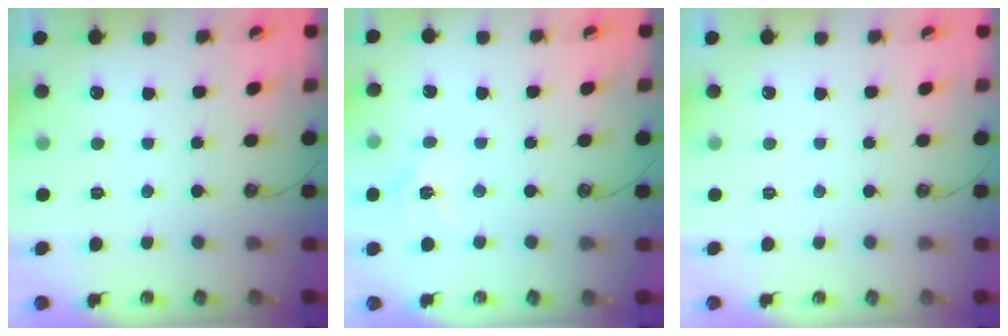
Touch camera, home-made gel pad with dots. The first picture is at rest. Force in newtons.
{"total": 6.6, "press": 6.5, "slide": 0.7}
{"total": 0.0}